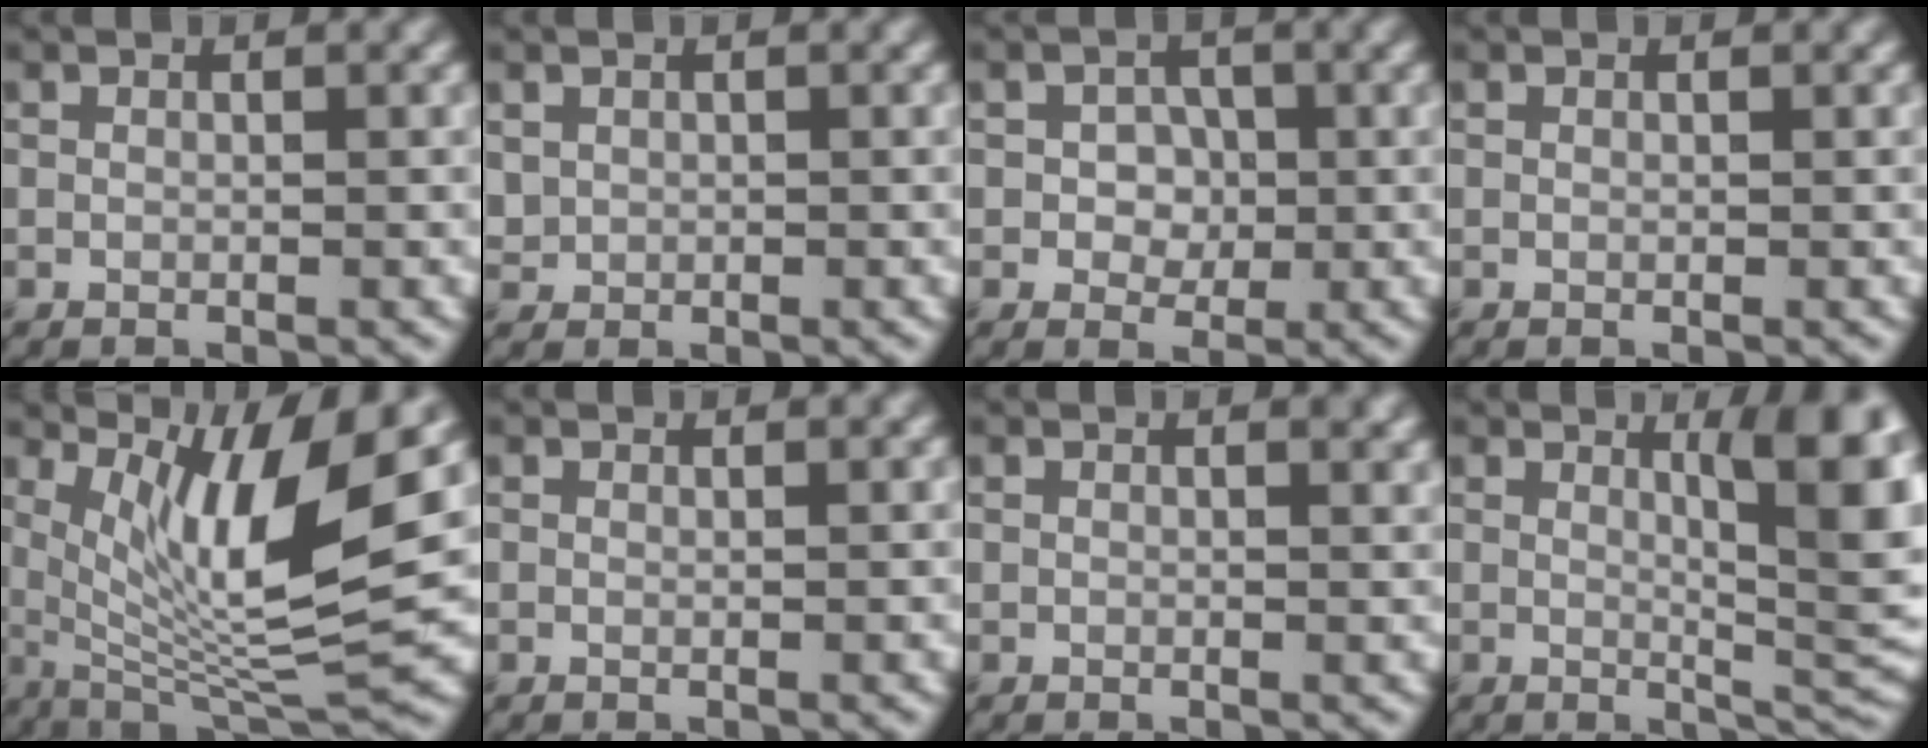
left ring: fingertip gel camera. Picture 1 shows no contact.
{"total": 0.9, "force": [0.3, 0.8, 0.2], "torque": [-0.001, -0.003, 0.010]}
{"total": 2.4, "force": [-0.1, 2.0, 1.4], "torque": [-0.019, 0.000, -0.006]}
{"total": 0.0}
{"total": 10.6, "force": [3.0, 2.5, 9.8], "torque": [-0.156, -0.012, 0.060]}
{"total": 0.6, "force": [0.4, 0.2, 0.4], "torque": [0.002, -0.002, 0.003]}
{"total": 1.1, "force": [0.9, 0.2, 0.5], "torque": [-0.004, -0.001, 0.014]}
{"total": 8.2, "force": [2.2, 2.2, 7.6], "torque": [-0.086, -0.004, 0.037]}